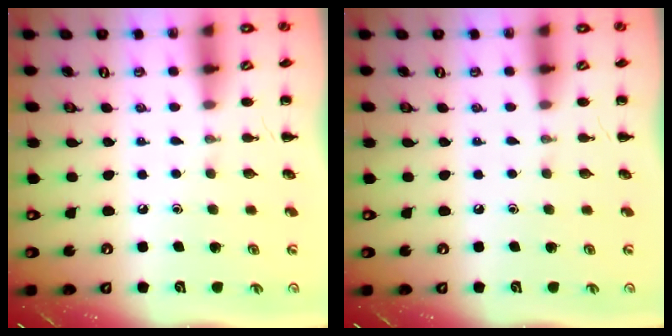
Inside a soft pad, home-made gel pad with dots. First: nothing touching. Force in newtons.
{"total": 0.0}